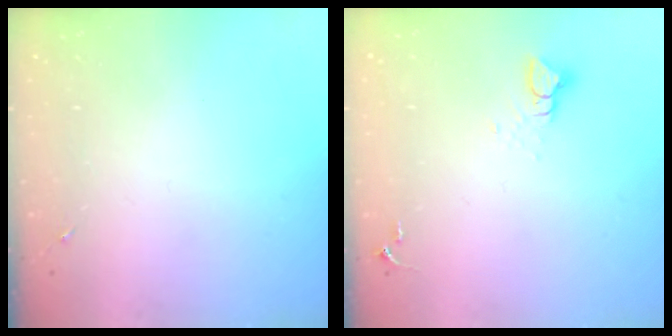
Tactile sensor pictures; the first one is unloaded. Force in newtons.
{"total": 3.9, "press": 3.9, "slide": 0.4}